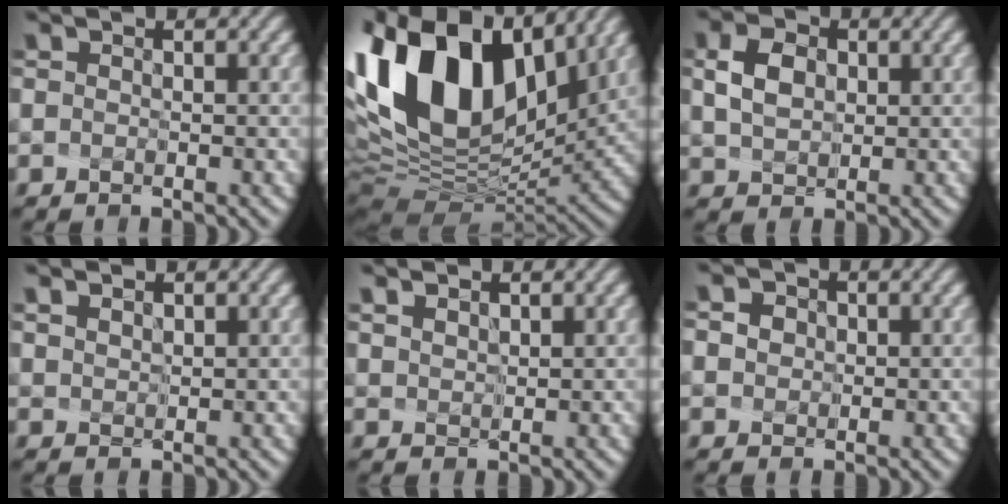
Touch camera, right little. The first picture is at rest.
{"total": 17.2, "force": [6.5, 10.4, 12.0], "torque": [-0.249, 0.045, 0.123]}
{"total": 2.3, "force": [0.4, 1.7, 1.5], "torque": [-0.038, 0.003, 0.016]}
{"total": 2.1, "force": [1.6, 0.9, 0.9], "torque": [-0.032, 0.018, 0.032]}
{"total": 2.5, "force": [1.9, 1.1, 1.1], "torque": [-0.037, 0.020, 0.038]}
{"total": 2.6, "force": [1.1, 2.1, 1.1], "torque": [-0.005, 0.026, 0.000]}